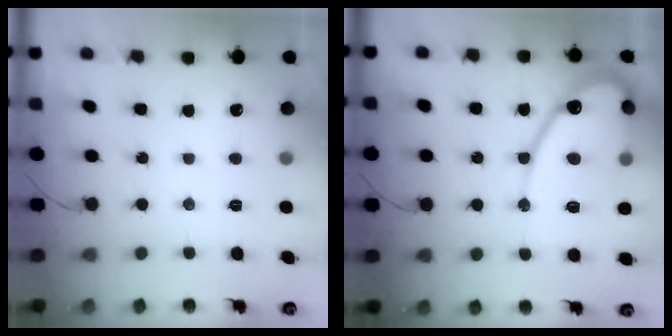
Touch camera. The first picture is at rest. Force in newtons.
{"total": 16.4, "press": 16.3, "slide": 1.3}